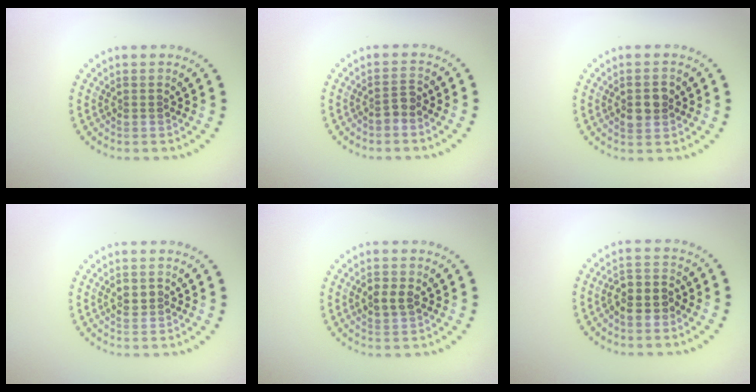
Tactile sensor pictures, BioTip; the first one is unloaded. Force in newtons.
{"total": 1.3, "press": 1.0, "slide": 0.8}
{"total": 2.6, "press": 2.6, "slide": 0.2}
{"total": 1.4, "press": 1.3, "slide": 0.1}
{"total": 2.0, "press": 2.0, "slide": 0.2}
{"total": 3.0, "press": 2.7, "slide": 1.2}